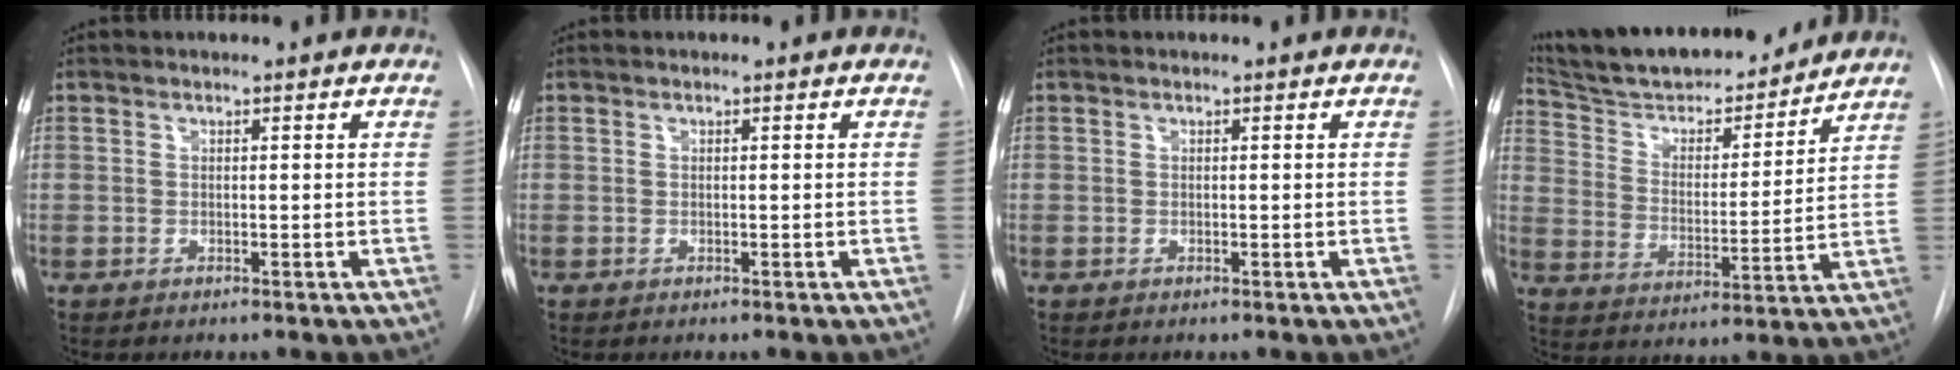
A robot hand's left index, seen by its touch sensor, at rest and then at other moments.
{"total": 0.0}
{"total": 0.0}
{"total": 20.1, "force": [18.3, 3.8, 7.4], "torque": [-0.119, -0.001, 0.285]}